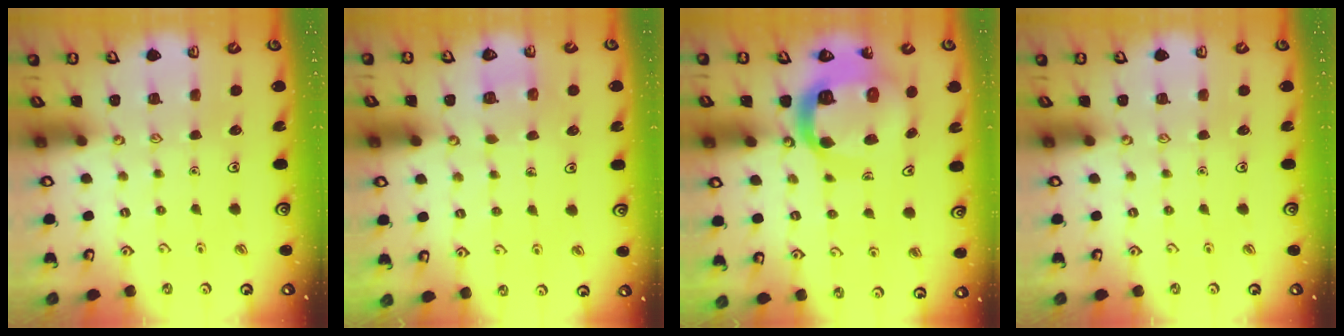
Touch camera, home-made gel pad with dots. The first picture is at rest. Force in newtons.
{"total": 2.7, "press": 2.7, "slide": 0.1}
{"total": 14.6, "press": 14.4, "slide": 1.8}
{"total": 0.0}